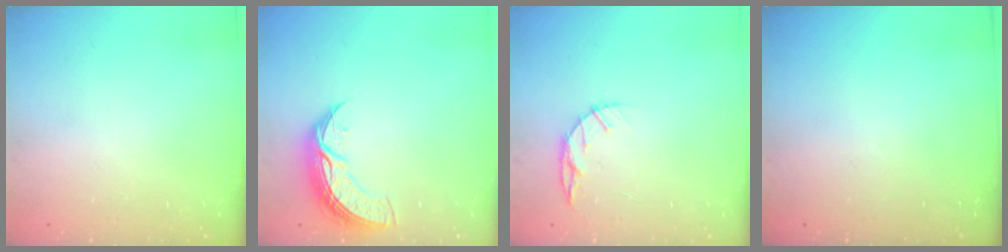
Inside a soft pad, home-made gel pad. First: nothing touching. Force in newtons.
{"total": 7.9, "press": 7.9, "slide": 0.6}
{"total": 5.8, "press": 5.8, "slide": 0.6}
{"total": 0.0}